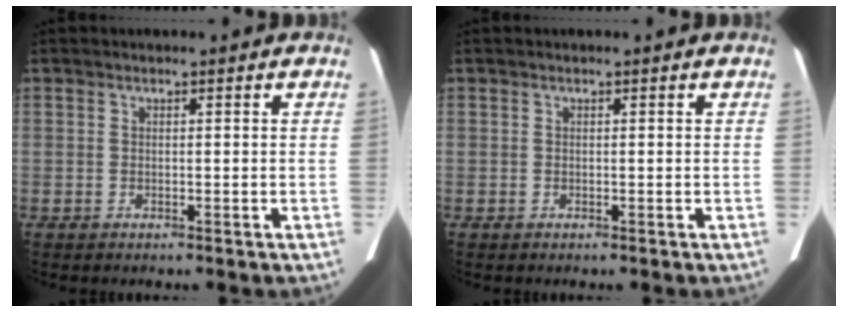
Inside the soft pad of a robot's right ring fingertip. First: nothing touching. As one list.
[{"total": 0.0}]